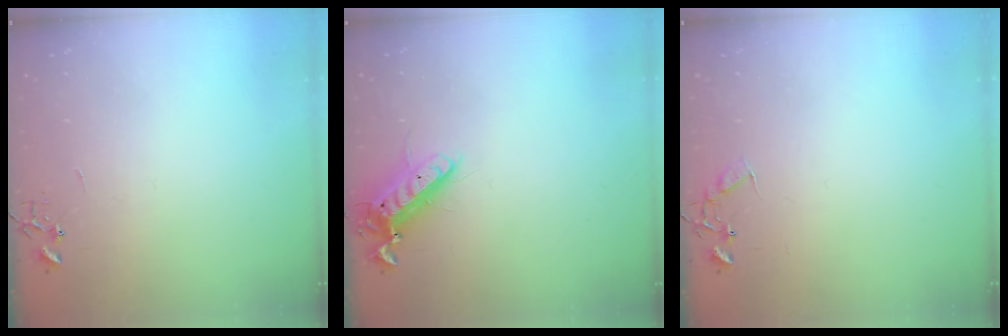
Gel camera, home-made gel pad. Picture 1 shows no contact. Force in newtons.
{"total": 12.2, "press": 12.0, "slide": 2.3}
{"total": 7.1, "press": 7.1, "slide": 0.5}